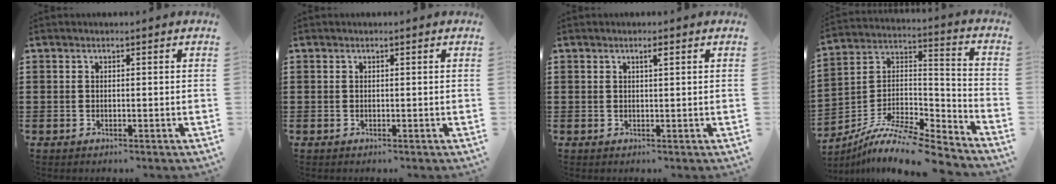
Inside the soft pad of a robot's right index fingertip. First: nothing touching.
{"total": 0.0}
{"total": 1.1, "force": [0.6, 0.1, 1.0], "torque": [-0.019, 0.000, 0.010]}
{"total": 10.2, "force": [-8.5, 1.9, 5.2], "torque": [-0.103, 0.010, -0.174]}